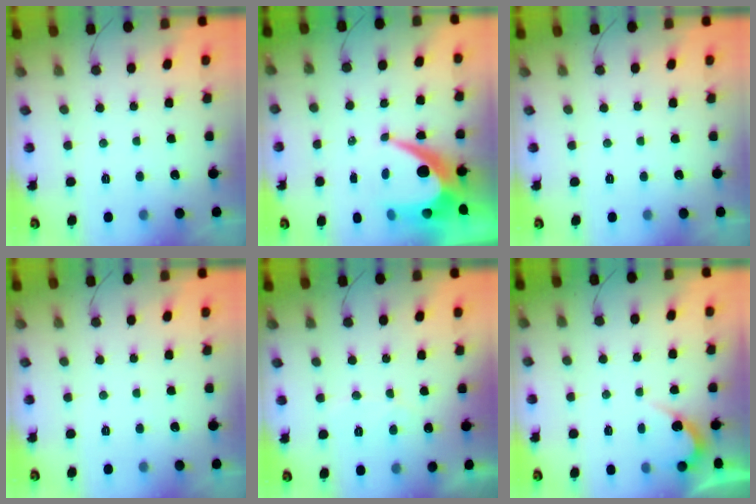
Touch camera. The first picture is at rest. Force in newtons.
{"total": 10.5, "press": 10.5, "slide": 0.7}
{"total": 0.0}
{"total": 0.0}
{"total": 4.8, "press": 4.8, "slide": 0.4}
{"total": 3.8, "press": 3.8, "slide": 0.2}